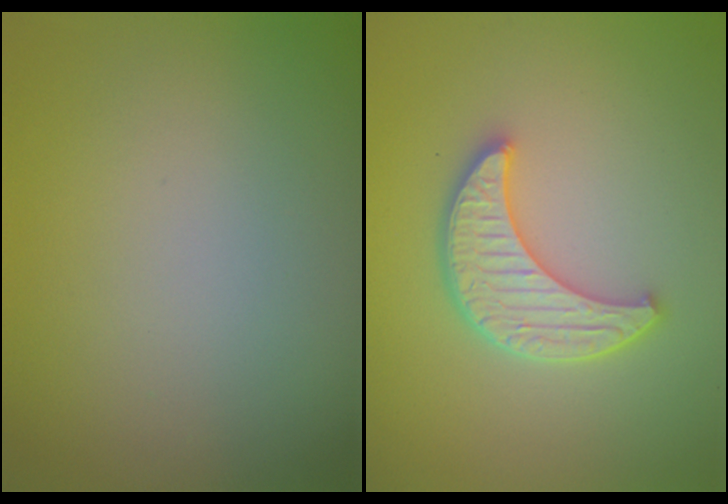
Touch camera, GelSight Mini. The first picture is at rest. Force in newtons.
{"total": 4.5, "press": 4.0, "slide": 2.1}